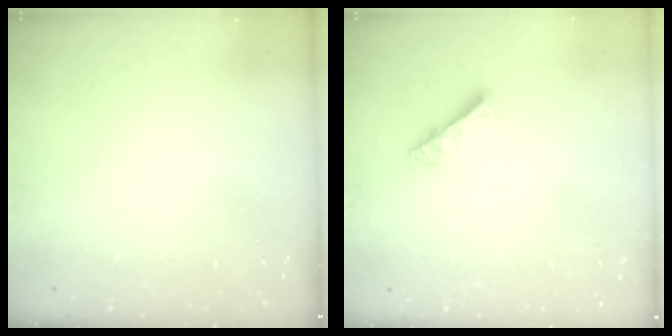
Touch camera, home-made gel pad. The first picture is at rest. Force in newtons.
{"total": 7.2, "press": 7.2, "slide": 0.5}